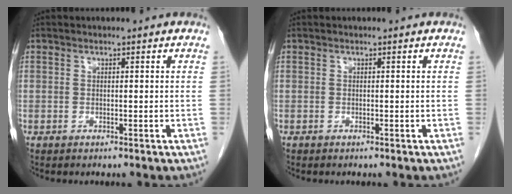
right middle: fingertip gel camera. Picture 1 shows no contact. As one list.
[{"total": 0.0}]